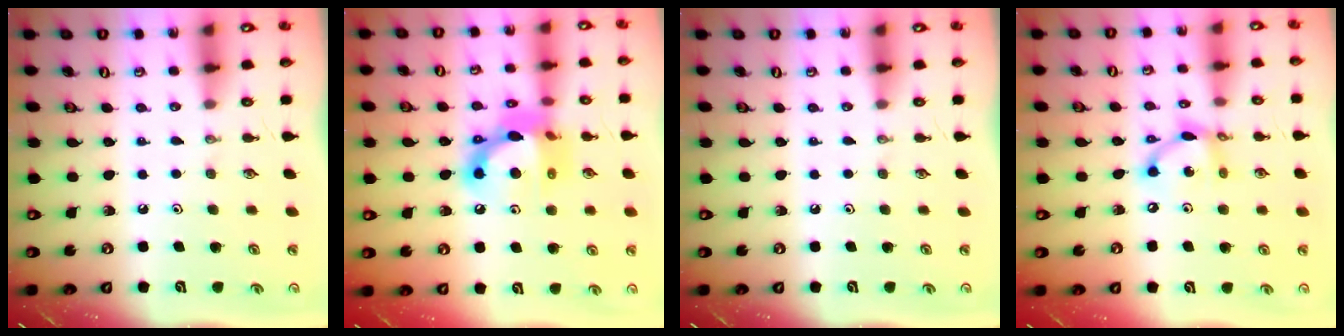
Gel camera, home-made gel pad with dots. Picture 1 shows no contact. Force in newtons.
{"total": 14.2, "press": 14.2, "slide": 1.2}
{"total": 0.0}
{"total": 11.0, "press": 10.9, "slide": 0.9}